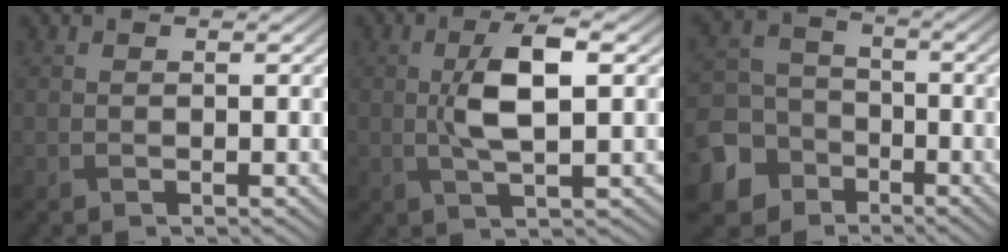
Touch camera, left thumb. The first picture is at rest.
{"total": 6.1, "force": [0.5, 2.1, 5.8], "torque": [-0.123, 0.003, 0.010]}
{"total": 8.8, "force": [-4.6, 7.0, 2.8], "torque": [-0.083, -0.023, -0.112]}